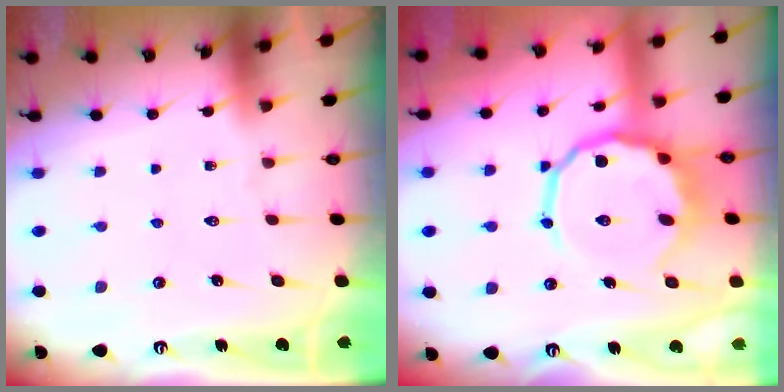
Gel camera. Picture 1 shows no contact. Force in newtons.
{"total": 11.7, "press": 11.3, "slide": 3.2}